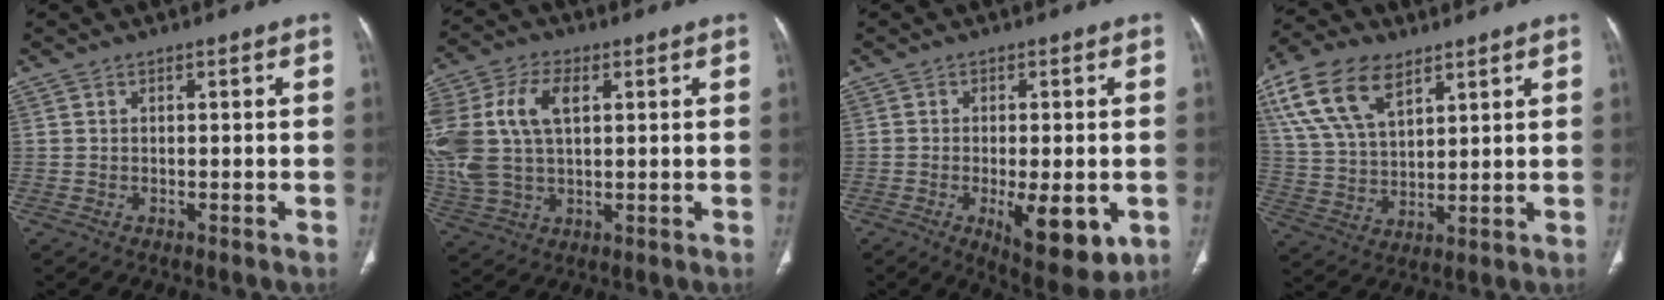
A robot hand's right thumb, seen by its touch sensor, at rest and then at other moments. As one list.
[{"total": 17.1, "force": [3.6, 10.2, 13.2], "torque": [-0.308, 0.012, 0.070]}, {"total": 11.4, "force": [-3.3, 4.3, 10.1], "torque": [-0.130, -0.018, -0.040]}, {"total": 15.0, "force": [8.0, 8.0, 9.9], "torque": [-0.183, -0.012, 0.155]}]